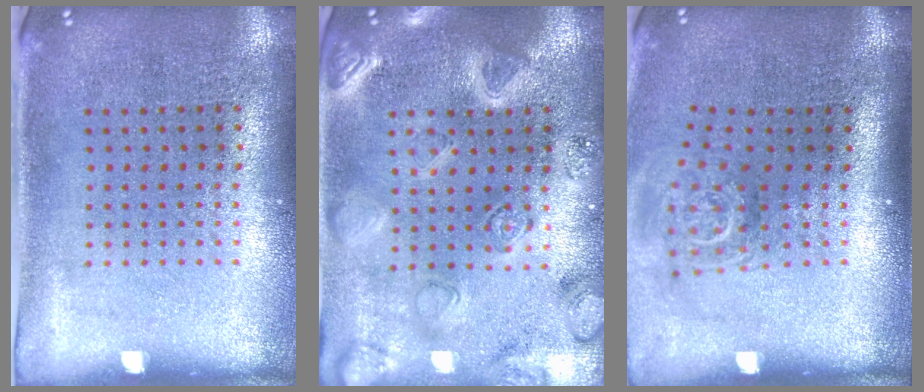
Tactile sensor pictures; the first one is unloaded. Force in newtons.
{"total": 3.0, "press": 2.9, "slide": 0.8}
{"total": 1.9, "press": 1.3, "slide": 1.4}